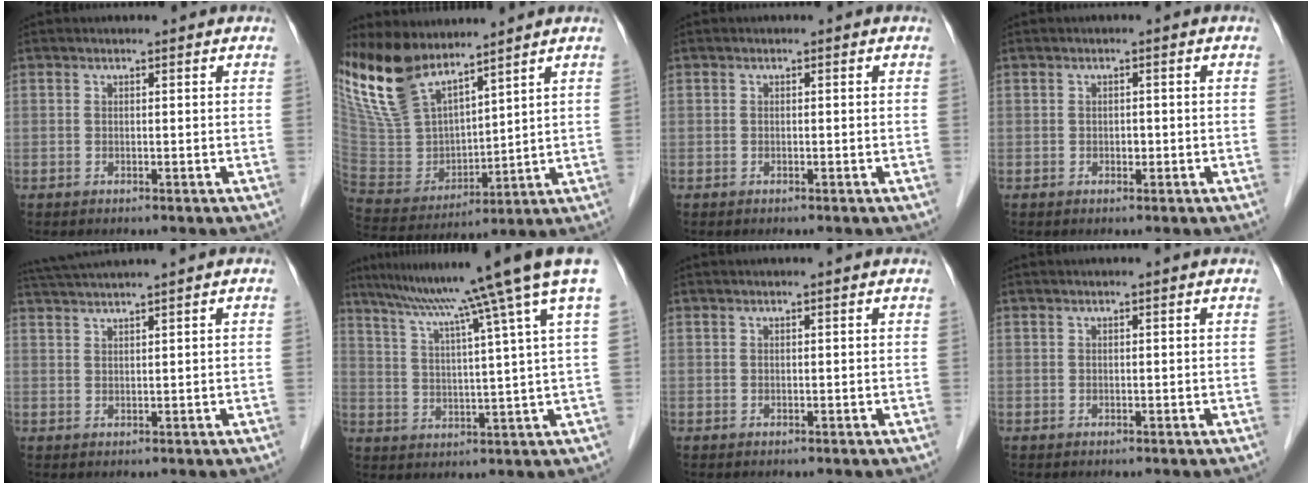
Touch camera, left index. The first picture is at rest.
{"total": 14.2, "force": [11.5, 4.5, 7.0], "torque": [-0.158, 0.003, 0.238]}
{"total": 0.0}
{"total": 0.9, "force": [-0.4, 0.6, 0.5], "torque": [-0.008, -0.002, -0.006]}
{"total": 5.4, "force": [4.7, -1.7, 2.1], "torque": [-0.037, 0.015, 0.090]}
{"total": 15.7, "force": [11.7, -2.4, 10.2], "torque": [-0.162, -0.001, 0.157]}
{"total": 2.4, "force": [2.2, -0.4, 1.1], "torque": [-0.011, 0.019, 0.034]}
{"total": 1.5, "force": [1.3, -0.4, 0.6], "torque": [-0.007, 0.014, 0.026]}